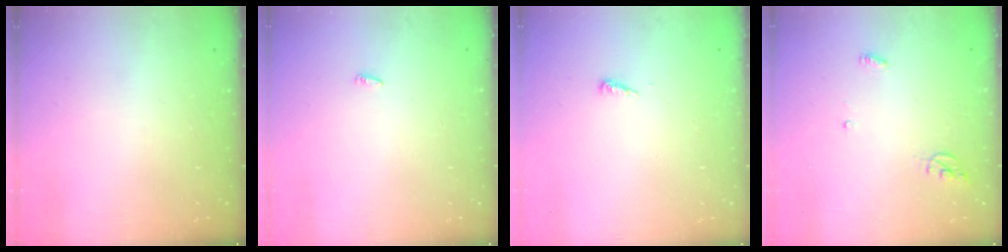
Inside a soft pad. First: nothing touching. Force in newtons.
{"total": 1.8, "press": 1.7, "slide": 0.6}
{"total": 4.0, "press": 4.0, "slide": 0.5}
{"total": 4.9, "press": 4.9, "slide": 0.2}